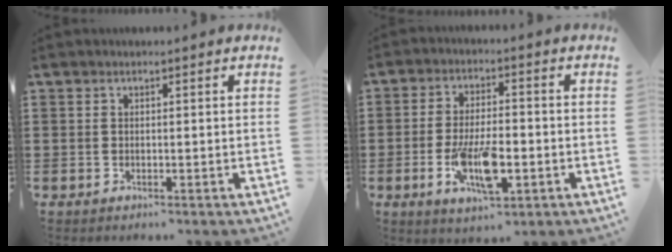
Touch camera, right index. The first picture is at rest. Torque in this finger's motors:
{"motor_torque": [2.14, 0.00, 1.01, 0.21]}